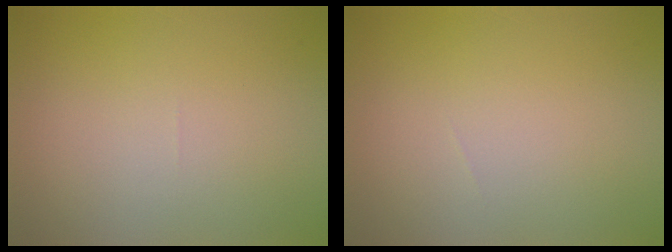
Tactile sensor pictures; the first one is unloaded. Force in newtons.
{"total": 0.0}